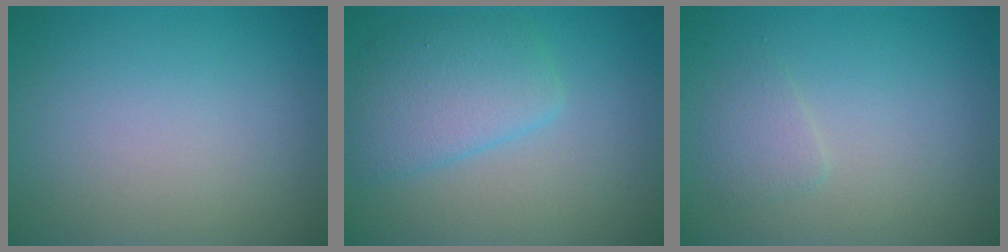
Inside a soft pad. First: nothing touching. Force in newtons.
{"total": 4.1, "press": 4.1, "slide": 0.2}
{"total": 1.3, "press": 1.3, "slide": 0.1}